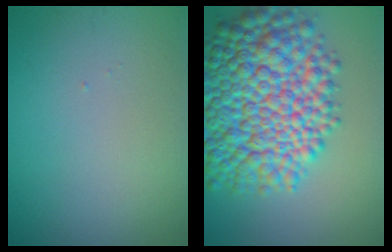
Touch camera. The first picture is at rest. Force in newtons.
{"total": 12.7, "press": 12.7, "slide": 0.3}